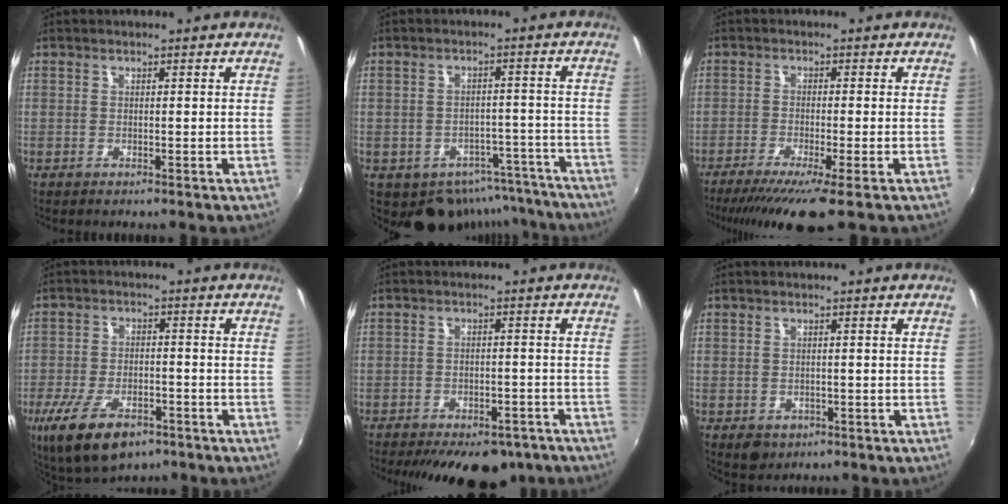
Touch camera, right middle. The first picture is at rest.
{"total": 12.9, "force": [-9.8, 7.8, 3.5], "torque": [-0.067, 0.021, -0.096]}
{"total": 8.8, "force": [-6.4, -0.2, 6.0], "torque": [-0.128, -0.032, -0.107]}
{"total": 13.0, "force": [-7.9, 5.9, 8.6], "torque": [-0.188, -0.031, -0.134]}
{"total": 16.4, "force": [-12.5, 7.2, 7.8], "torque": [-0.159, -0.013, -0.155]}
{"total": 3.3, "force": [-1.7, 2.5, 1.4], "torque": [-0.031, -0.007, -0.018]}